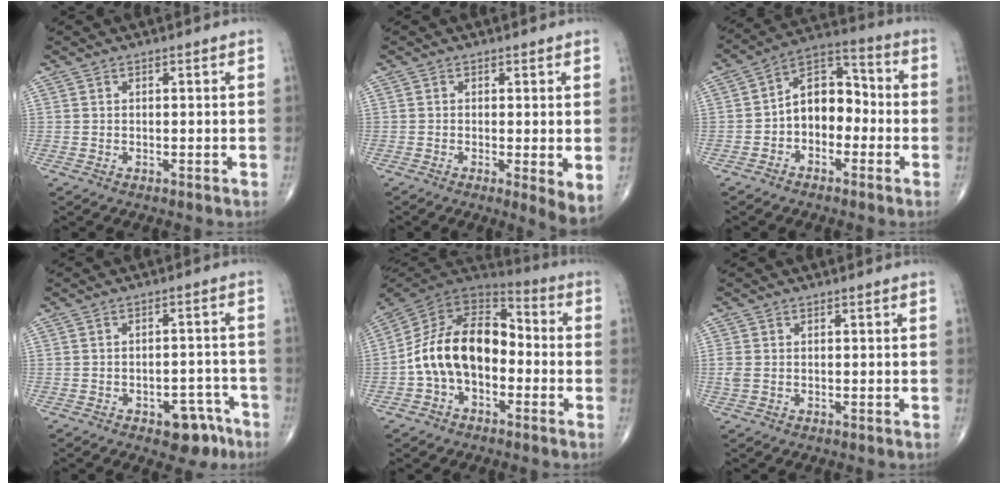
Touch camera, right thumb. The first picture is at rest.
{"total": 4.4, "force": [-0.4, 0.9, 4.3], "torque": [-0.072, -0.017, -0.011]}
{"total": 10.3, "force": [-1.9, 7.1, 7.2], "torque": [-0.080, 0.044, -0.051]}
{"total": 7.2, "force": [-4.3, 3.9, 4.3], "torque": [-0.030, 0.038, -0.052]}
{"total": 16.4, "force": [-2.8, 10.6, 12.2], "torque": [-0.196, 0.054, -0.059]}
{"total": 1.8, "force": [-0.2, 1.4, 1.2], "torque": [-0.040, -0.001, -0.003]}